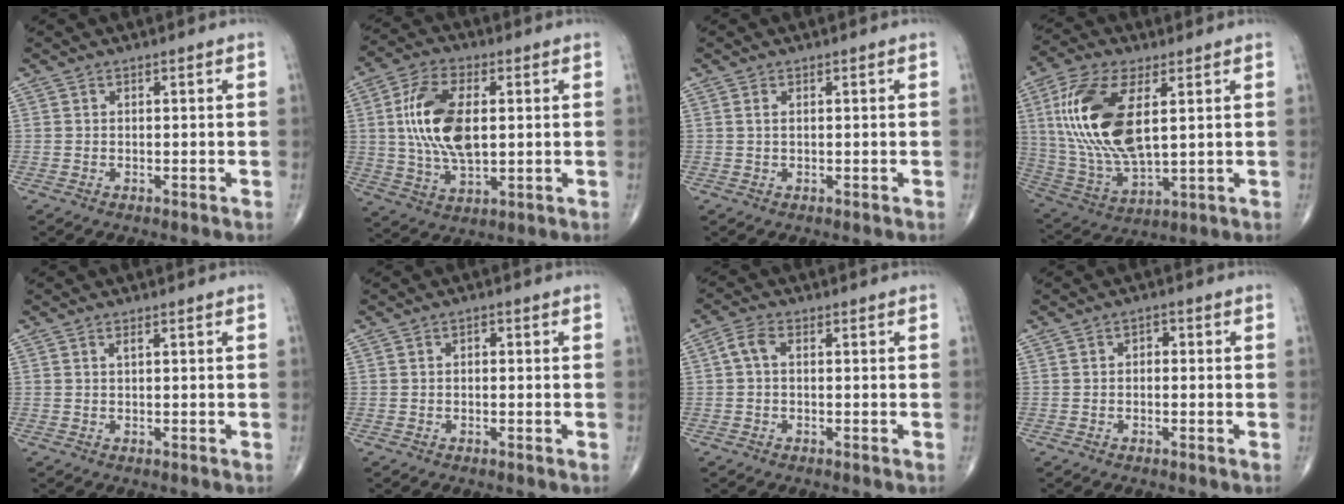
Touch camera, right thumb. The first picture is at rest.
{"total": 14.3, "force": [1.7, 7.3, 12.2], "torque": [-0.238, -0.001, 0.034]}
{"total": 0.8, "force": [0.2, 0.3, 0.7], "torque": [-0.019, 0.004, 0.006]}
{"total": 19.7, "force": [4.3, 9.0, 17.0], "torque": [-0.361, -0.017, 0.085]}
{"total": 0.6, "force": [0.3, 0.0, 0.5], "torque": [-0.012, 0.001, 0.004]}
{"total": 1.0, "force": [0.0, 0.6, 0.7], "torque": [-0.007, 0.004, -0.004]}
{"total": 2.9, "force": [0.2, 1.6, 2.4], "torque": [-0.050, 0.009, -0.004]}
{"total": 1.6, "force": [-0.1, 1.1, 1.1], "torque": [-0.008, 0.007, -0.008]}